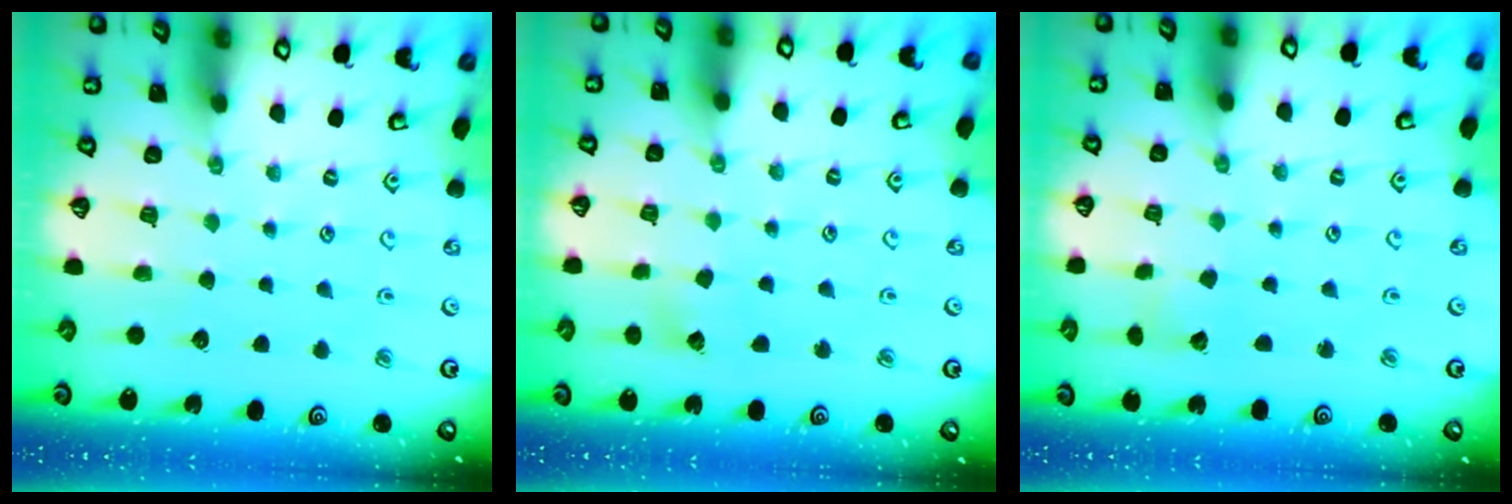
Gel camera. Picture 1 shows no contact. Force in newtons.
{"total": 4.6, "press": 4.6, "slide": 0.5}
{"total": 3.9, "press": 3.9, "slide": 0.5}